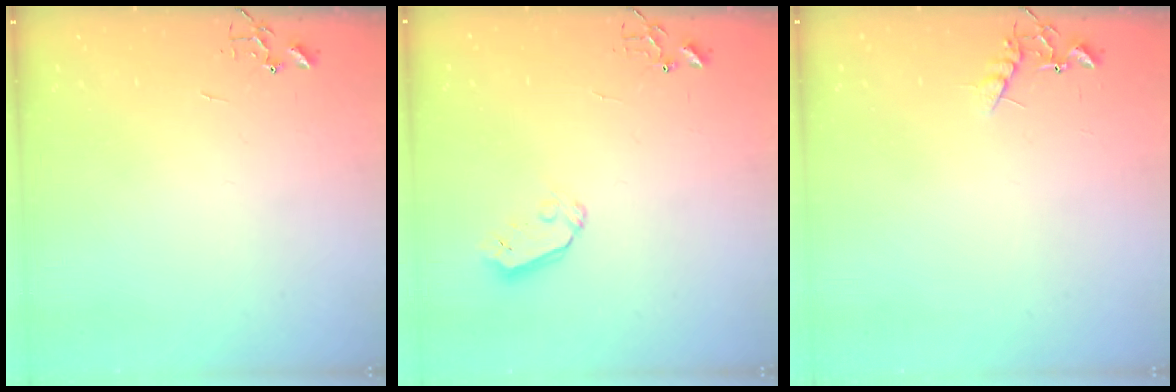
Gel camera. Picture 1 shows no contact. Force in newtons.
{"total": 5.2, "press": 5.1, "slide": 0.5}
{"total": 6.8, "press": 6.8, "slide": 0.3}